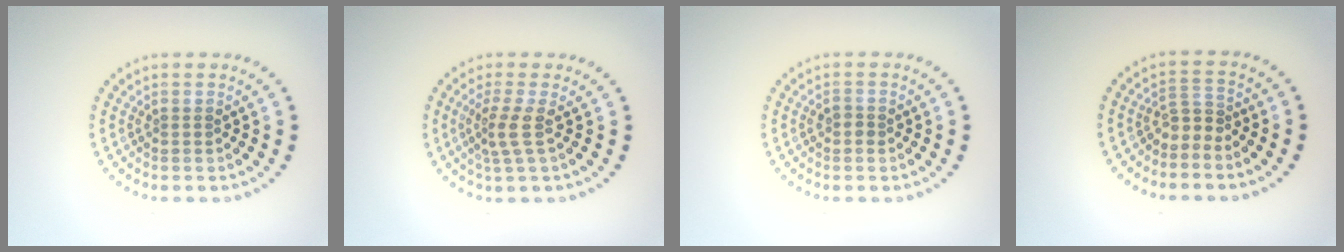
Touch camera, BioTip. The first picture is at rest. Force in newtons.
{"total": 2.3, "press": 1.6, "slide": 1.6}
{"total": 1.0, "press": 0.9, "slide": 0.3}
{"total": 1.9, "press": 1.2, "slide": 1.5}